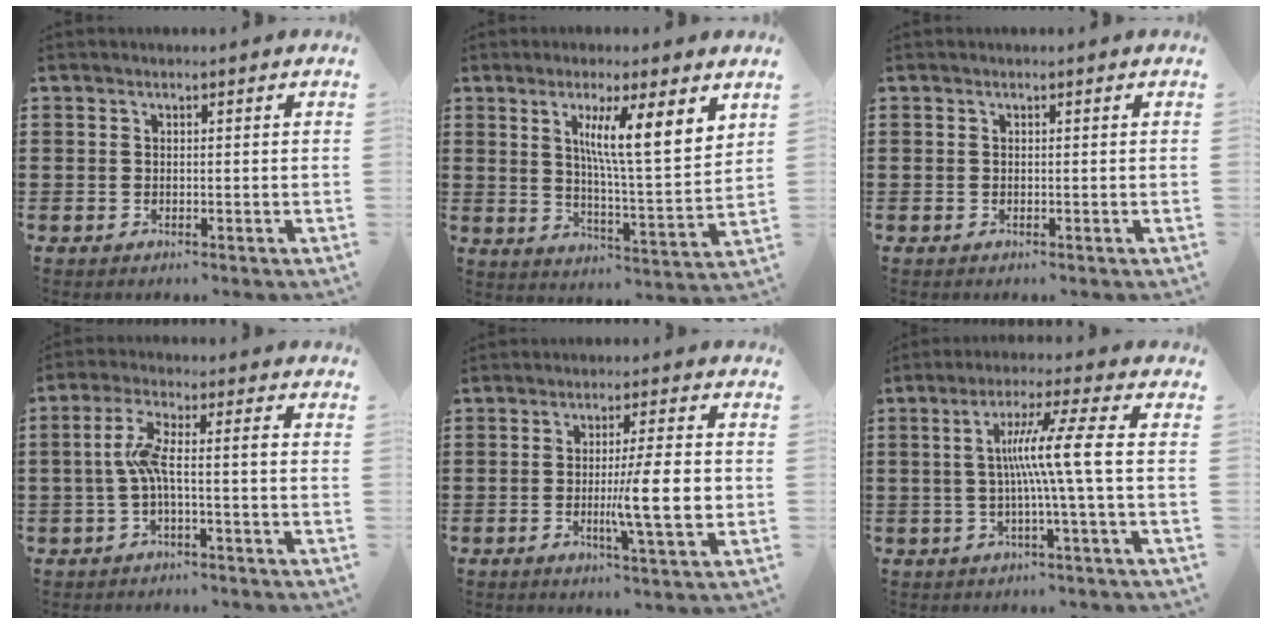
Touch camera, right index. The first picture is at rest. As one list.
[{"total": 8.7, "force": [4.1, 1.1, 7.6], "torque": [-0.141, -0.013, 0.064]}, {"total": 0.0}, {"total": 5.8, "force": [-1.0, 0.8, 5.6], "torque": [-0.116, -0.002, -0.026]}, {"total": 9.7, "force": [-1.3, 0.8, 9.5], "torque": [-0.157, -0.013, -0.025]}, {"total": 8.8, "force": [-0.2, -1.2, 8.7], "torque": [-0.160, -0.001, -0.016]}]